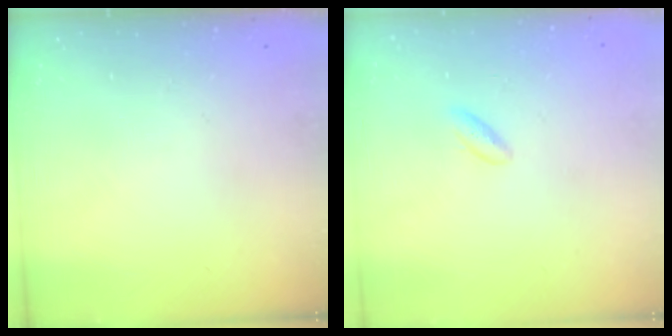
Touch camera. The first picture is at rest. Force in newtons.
{"total": 2.2, "press": 1.9, "slide": 1.2}